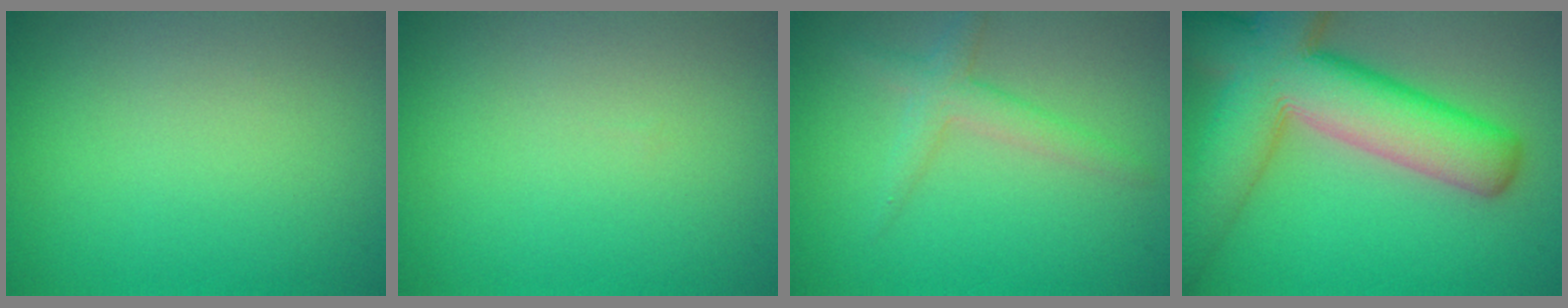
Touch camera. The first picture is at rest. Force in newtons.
{"total": 0.0}
{"total": 2.3, "press": 2.3, "slide": 0.1}
{"total": 12.2, "press": 12.1, "slide": 0.6}